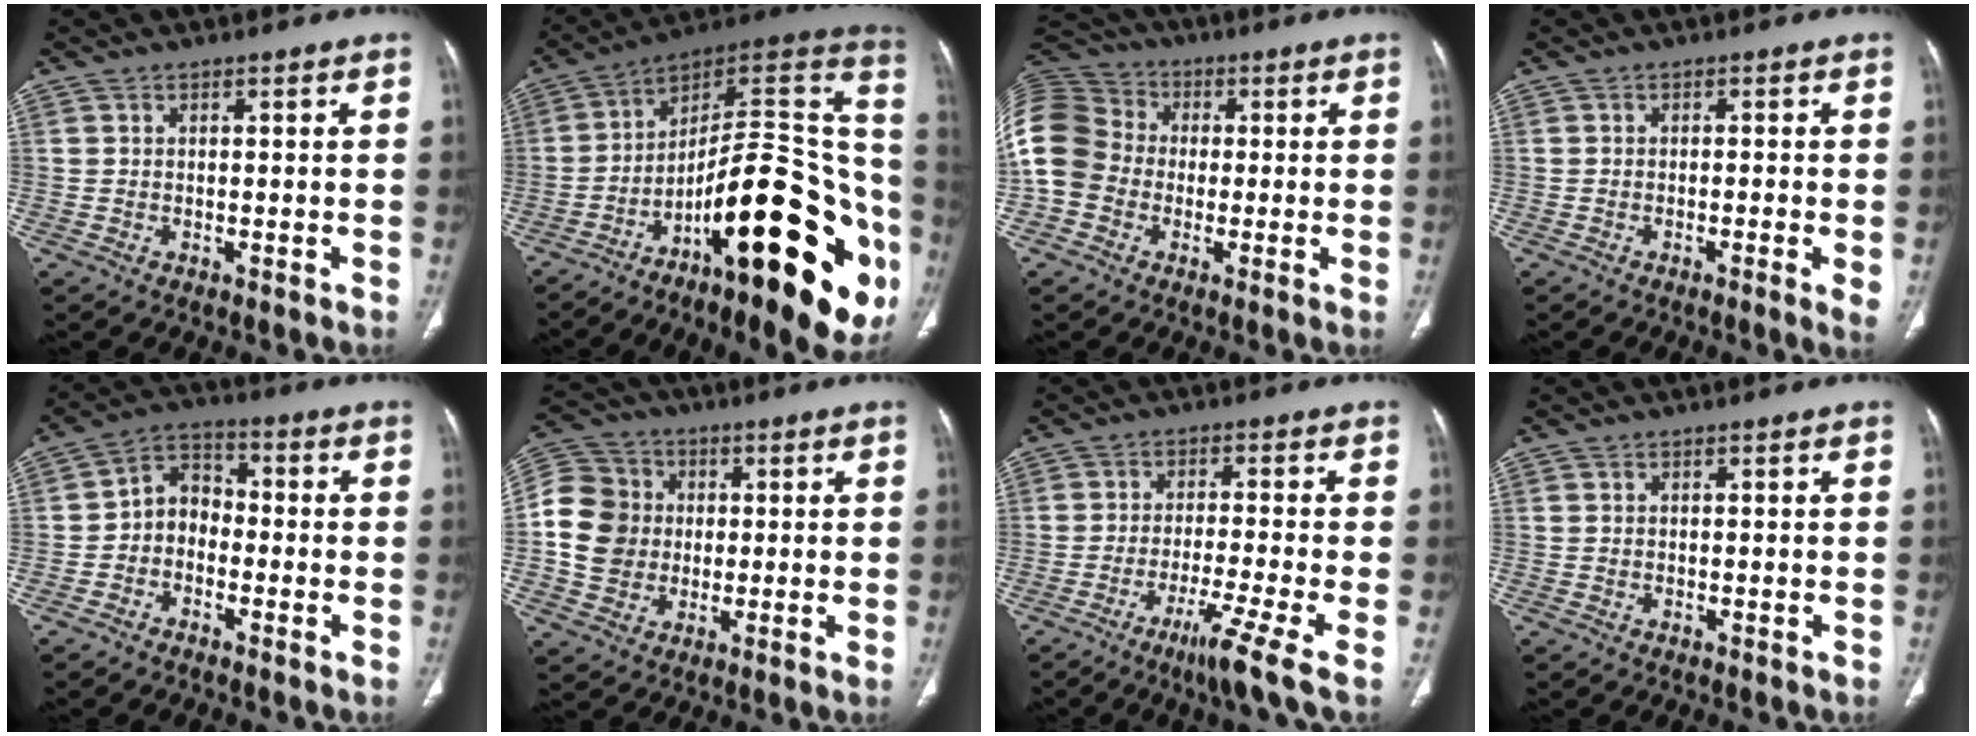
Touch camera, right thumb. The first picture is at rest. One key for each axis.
{"total": 33.2, "fx": -12.6, "fy": 11.7, "fz": 28.4, "tx": -0.321, "ty": 0.086, "tz": -0.186}
{"total": 17.0, "fx": -1.4, "fy": 14.9, "fz": 8.1, "tx": -0.194, "ty": 0.050, "tz": -0.034}
{"total": 2.9, "fx": -0.8, "fy": 0.4, "fz": 2.7, "tx": -0.048, "ty": -0.006, "tz": -0.014}
{"total": 6.2, "fx": -1.5, "fy": 4.9, "fz": 3.5, "tx": -0.034, "ty": 0.031, "tz": -0.045}
{"total": 11.4, "fx": 0.3, "fy": 10.6, "fz": 4.2, "tx": -0.065, "ty": 0.019, "tz": 0.002}
{"total": 8.3, "fx": -4.3, "fy": -0.4, "fz": 7.1, "tx": -0.133, "ty": 0.002, "tz": -0.074}
{"total": 0.0}